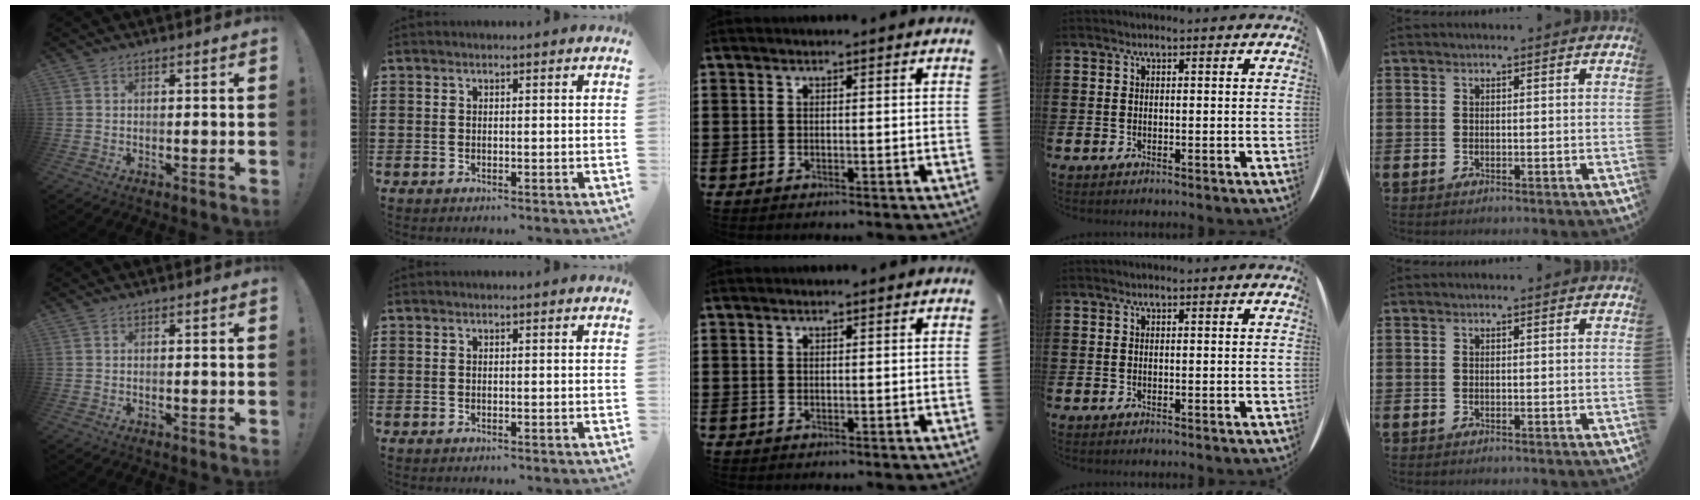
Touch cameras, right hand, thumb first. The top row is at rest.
{}